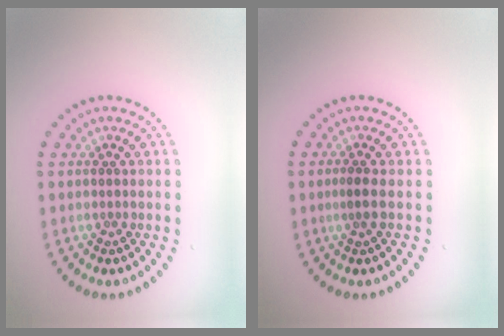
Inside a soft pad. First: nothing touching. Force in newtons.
{"total": 1.3, "press": 0.9, "slide": 0.9}